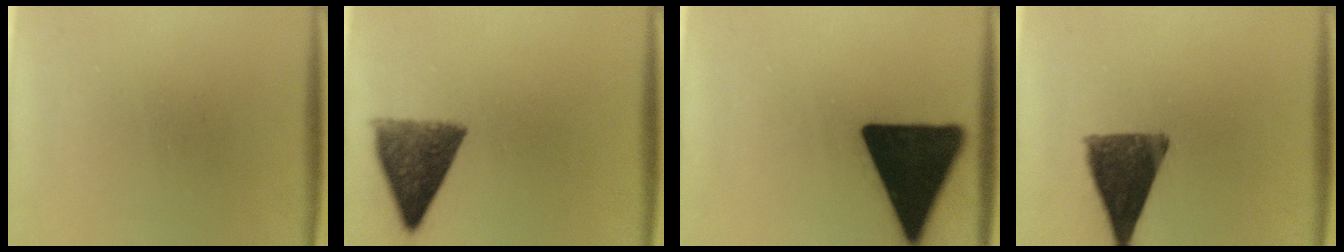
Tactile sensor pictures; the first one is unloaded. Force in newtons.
{"total": 9.2}
{"total": 19.8}
{"total": 11.7}